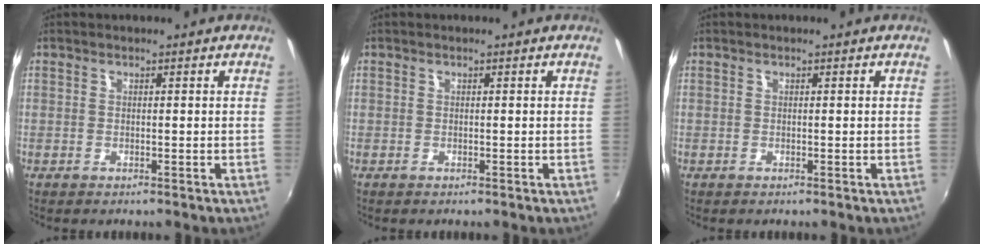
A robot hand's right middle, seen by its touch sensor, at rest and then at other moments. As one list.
[{"total": 0.0}, {"total": 0.0}]